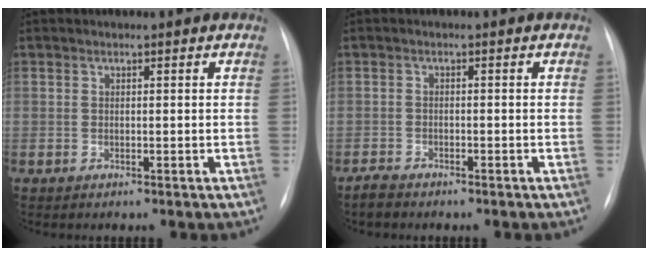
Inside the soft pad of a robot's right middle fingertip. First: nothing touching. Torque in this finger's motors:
{"motor_torque": [0.01, -0.15, 0.03, 0.02]}